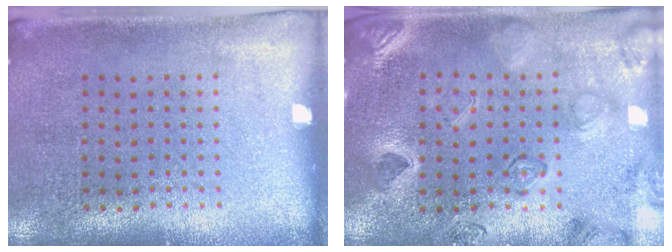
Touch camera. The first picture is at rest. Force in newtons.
{"total": 2.5, "press": 2.4, "slide": 0.6}